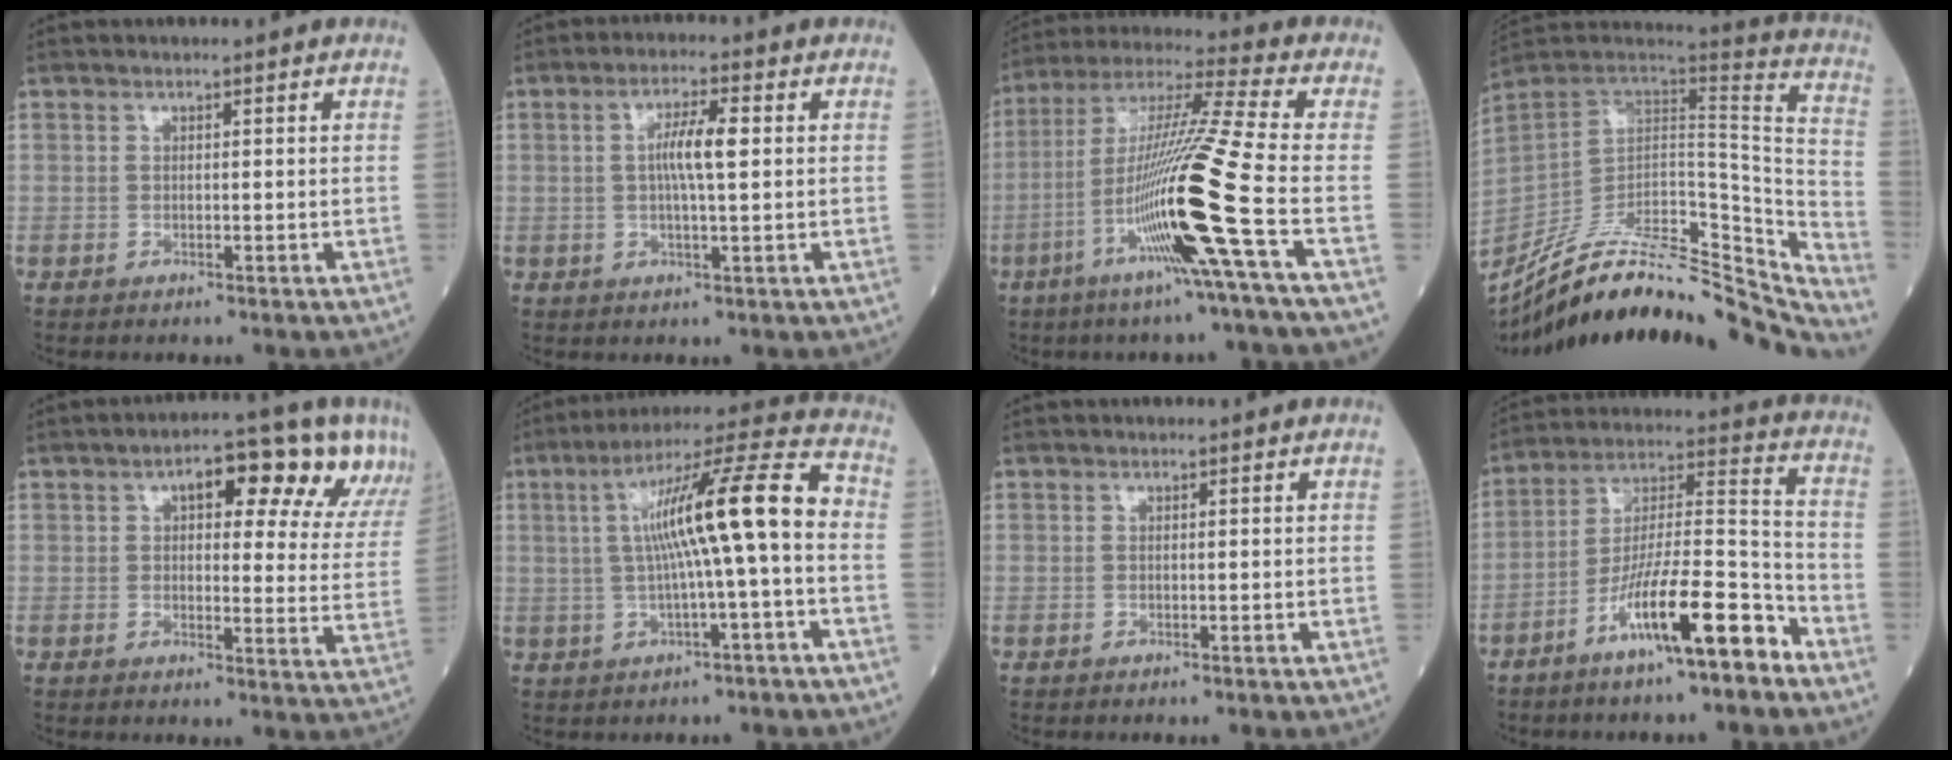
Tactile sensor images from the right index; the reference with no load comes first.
{"total": 5.2, "force": [0.7, 0.4, 5.1], "torque": [-0.095, 0.006, 0.010]}
{"total": 17.6, "force": [-5.8, -2.8, 16.4], "torque": [-0.317, -0.019, -0.116]}
{"total": 35.2, "force": [-31.5, 6.9, 14.1], "torque": [-0.179, -0.024, -0.446]}
{"total": 14.2, "force": [8.3, 4.8, 10.5], "torque": [-0.121, 0.017, 0.089]}
{"total": 13.7, "force": [0.1, 0.3, 13.7], "torque": [-0.225, 0.032, -0.002]}
{"total": 0.0}
{"total": 13.6, "force": [-8.2, 1.5, 10.8], "torque": [-0.193, -0.002, -0.144]}